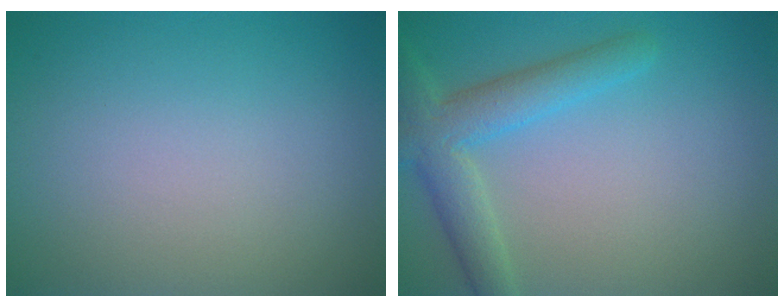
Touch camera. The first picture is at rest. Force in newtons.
{"total": 4.4, "press": 4.4, "slide": 0.2}